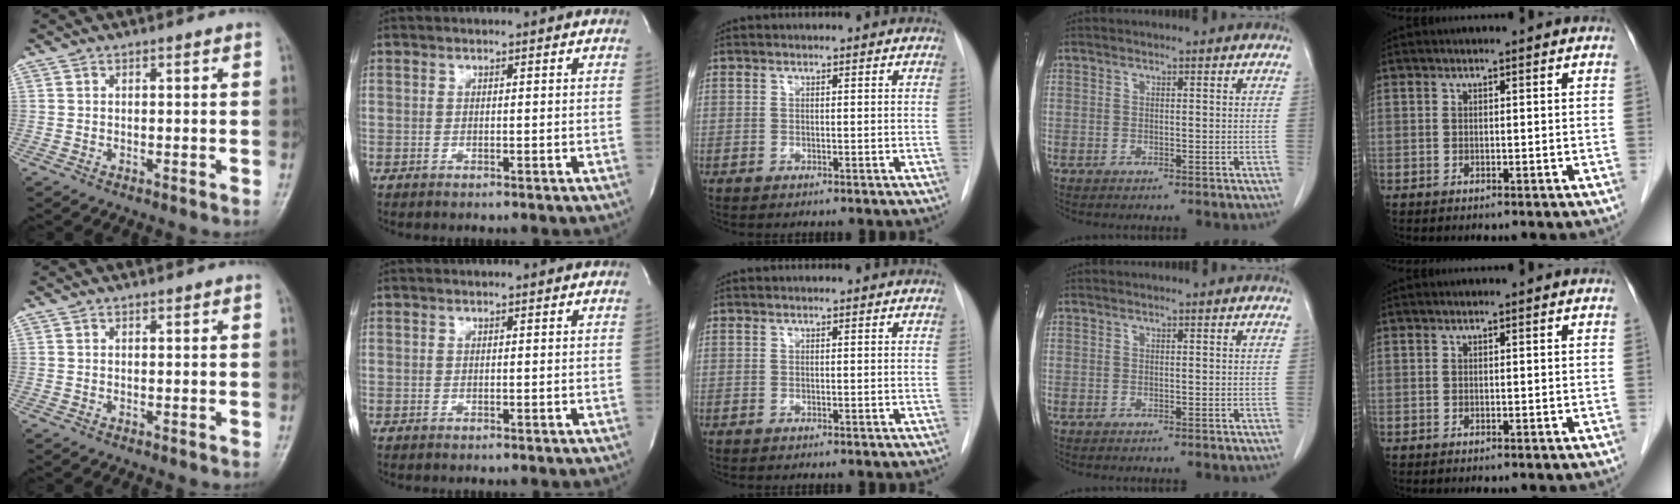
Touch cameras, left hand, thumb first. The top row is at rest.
{}